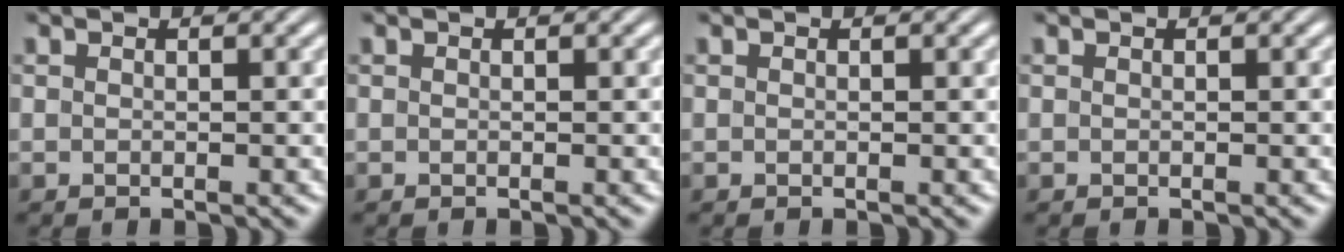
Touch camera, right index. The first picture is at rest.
{"total": 0.0}
{"total": 0.0}
{"total": 0.0}